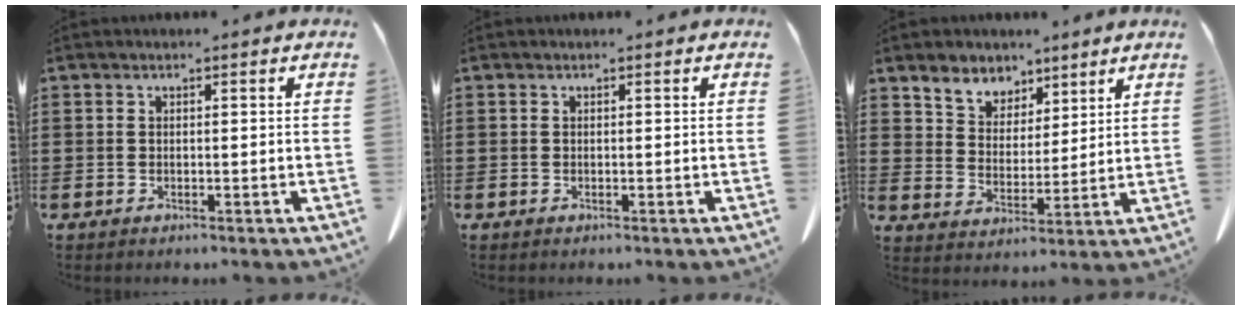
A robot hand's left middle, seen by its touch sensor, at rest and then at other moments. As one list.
[{"total": 0.0}, {"total": 5.3, "force": [4.5, 2.8, 0.0], "torque": [-0.029, -0.015, 0.083]}]